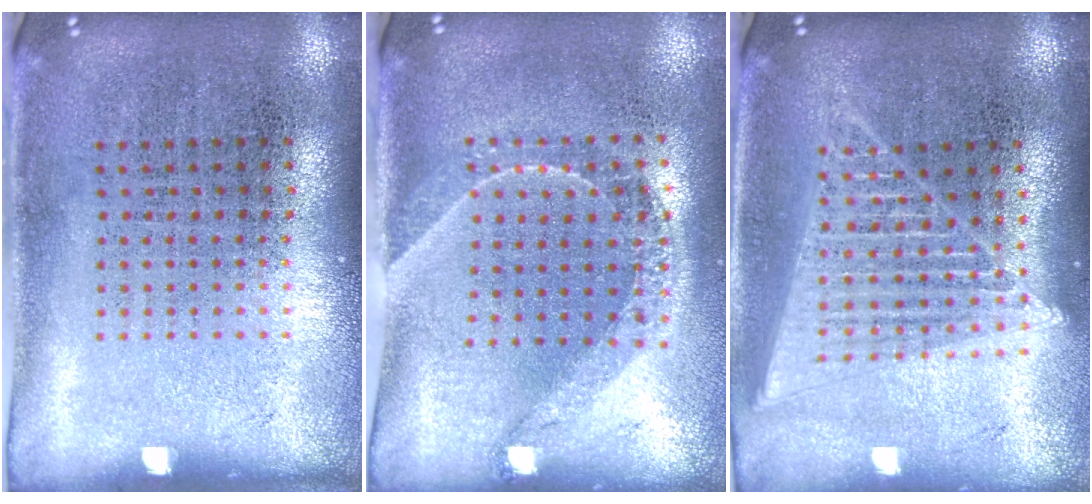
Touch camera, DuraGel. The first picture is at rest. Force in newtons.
{"total": 1.6, "press": 1.3, "slide": 0.9}
{"total": 1.8, "press": 1.6, "slide": 0.8}